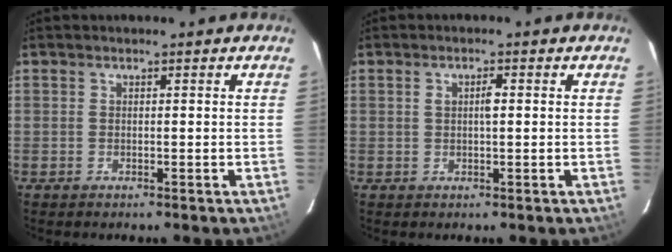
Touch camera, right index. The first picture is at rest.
{"total": 1.9, "force": [0.2, 0.6, 1.8], "torque": [-0.033, 0.005, 0.004]}